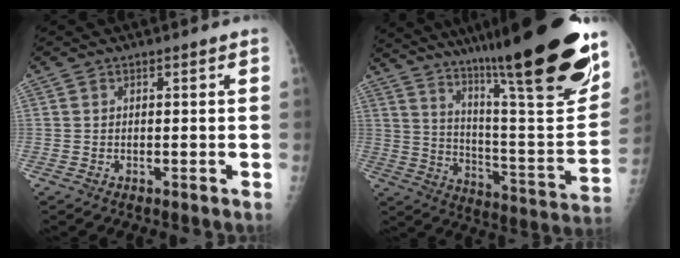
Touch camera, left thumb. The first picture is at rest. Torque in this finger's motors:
{"motor_torque": [3.57, 1.44, 1.82, -0.95, 0.17]}